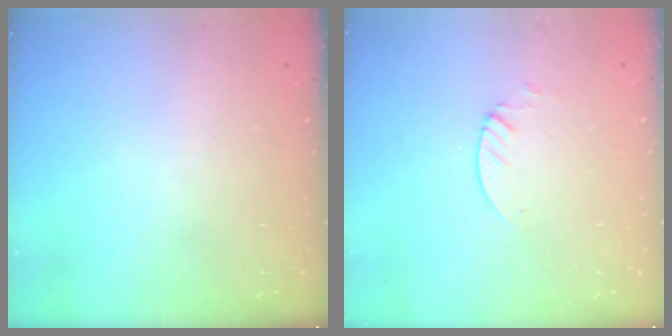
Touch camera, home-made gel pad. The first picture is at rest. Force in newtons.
{"total": 1.3, "press": 1.3, "slide": 0.1}